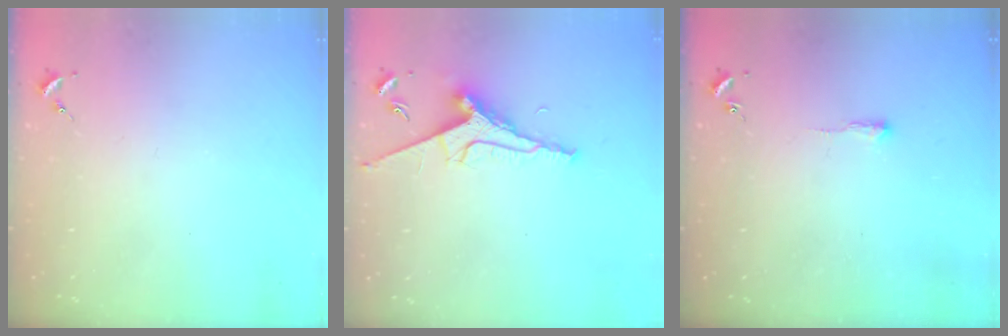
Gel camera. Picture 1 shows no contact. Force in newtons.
{"total": 9.6, "press": 9.5, "slide": 1.2}
{"total": 2.4, "press": 2.4, "slide": 0.4}